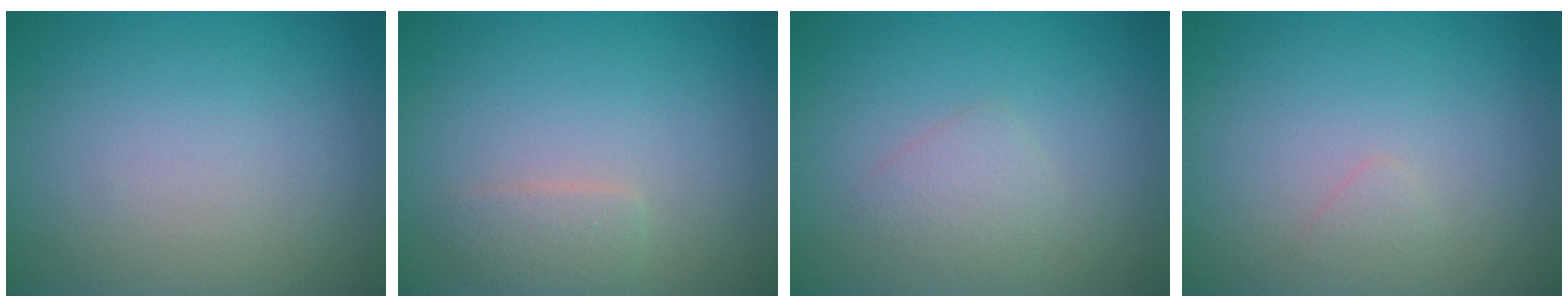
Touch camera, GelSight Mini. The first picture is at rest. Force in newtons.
{"total": 1.5, "press": 1.5, "slide": 0.1}
{"total": 1.7, "press": 1.7, "slide": 0.1}
{"total": 0.7, "press": 0.7, "slide": 0.0}